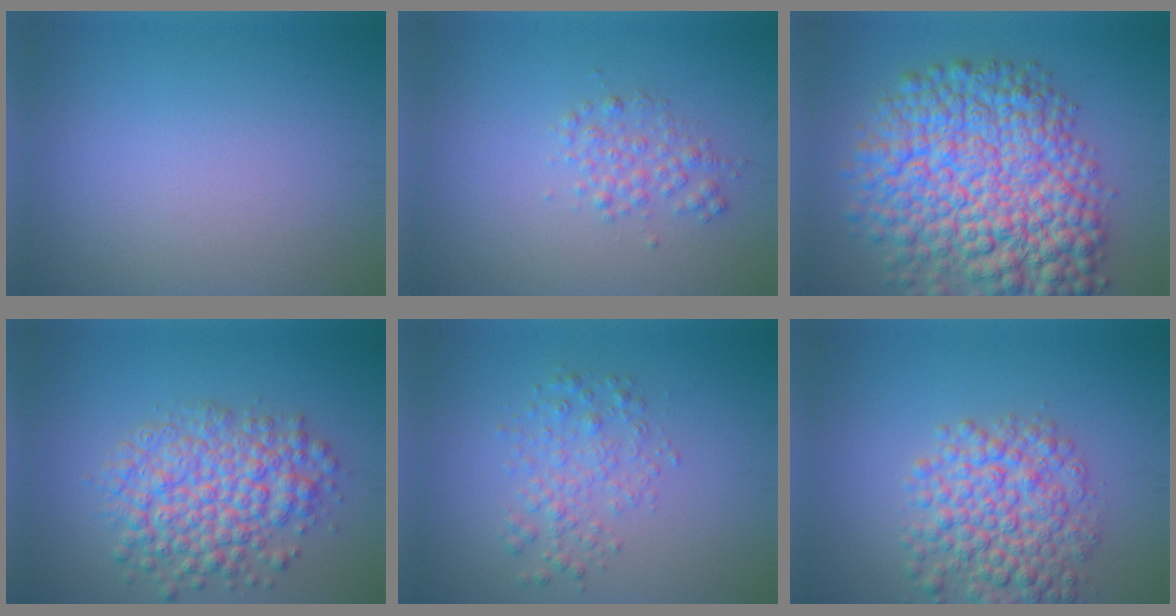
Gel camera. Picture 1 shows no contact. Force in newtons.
{"total": 2.0, "press": 2.0, "slide": 0.0}
{"total": 13.4, "press": 13.4, "slide": 0.4}
{"total": 6.8, "press": 6.8, "slide": 0.3}
{"total": 2.5, "press": 2.5, "slide": 0.1}
{"total": 6.5, "press": 6.5, "slide": 0.2}